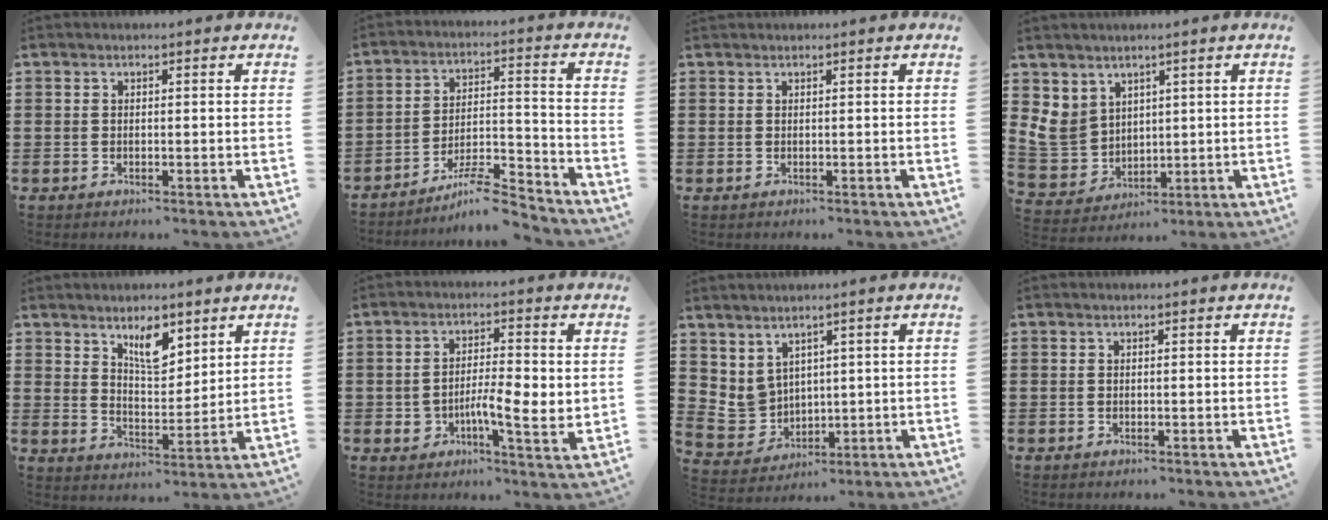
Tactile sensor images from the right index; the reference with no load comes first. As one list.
[{"total": 8.2, "force": [-7.3, 1.0, 3.7], "torque": [-0.058, 0.013, -0.137]}, {"total": 0.0}, {"total": 6.4, "force": [2.8, 5.5, 1.7], "torque": [-0.080, -0.003, 0.052]}, {"total": 6.7, "force": [4.6, 2.7, 4.0], "torque": [-0.065, -0.011, 0.078]}, {"total": 6.2, "force": [-1.2, 2.7, 5.4], "torque": [-0.090, 0.007, -0.024]}, {"total": 4.3, "force": [2.6, 3.4, 0.8], "torque": [-0.051, -0.015, 0.050]}, {"total": 0.0}]